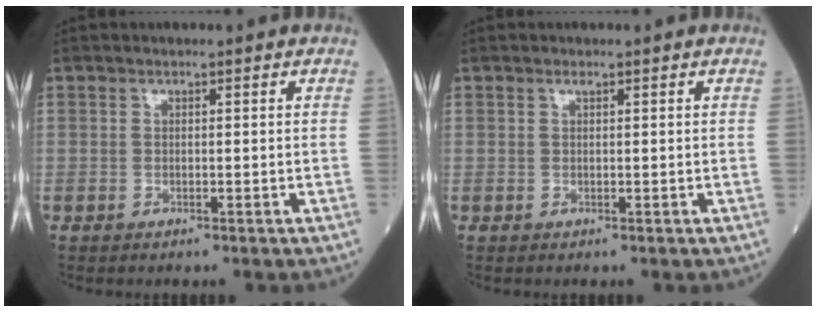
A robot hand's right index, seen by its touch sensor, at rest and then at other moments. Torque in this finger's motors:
{"motor_torque": [0.01, 0.01, -0.03, 0.00]}